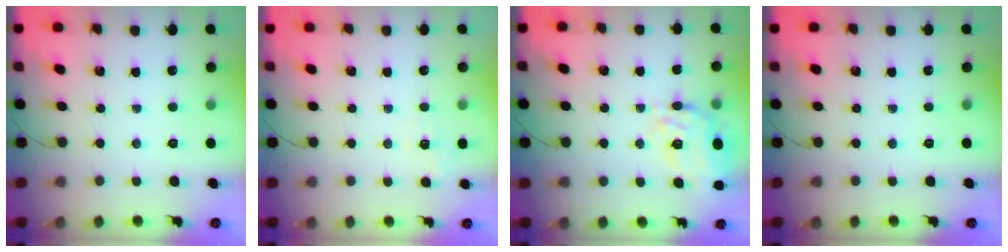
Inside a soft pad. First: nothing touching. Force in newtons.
{"total": 1.4, "press": 0.2, "slide": 1.4}
{"total": 12.2, "press": 11.7, "slide": 3.5}
{"total": 0.0}